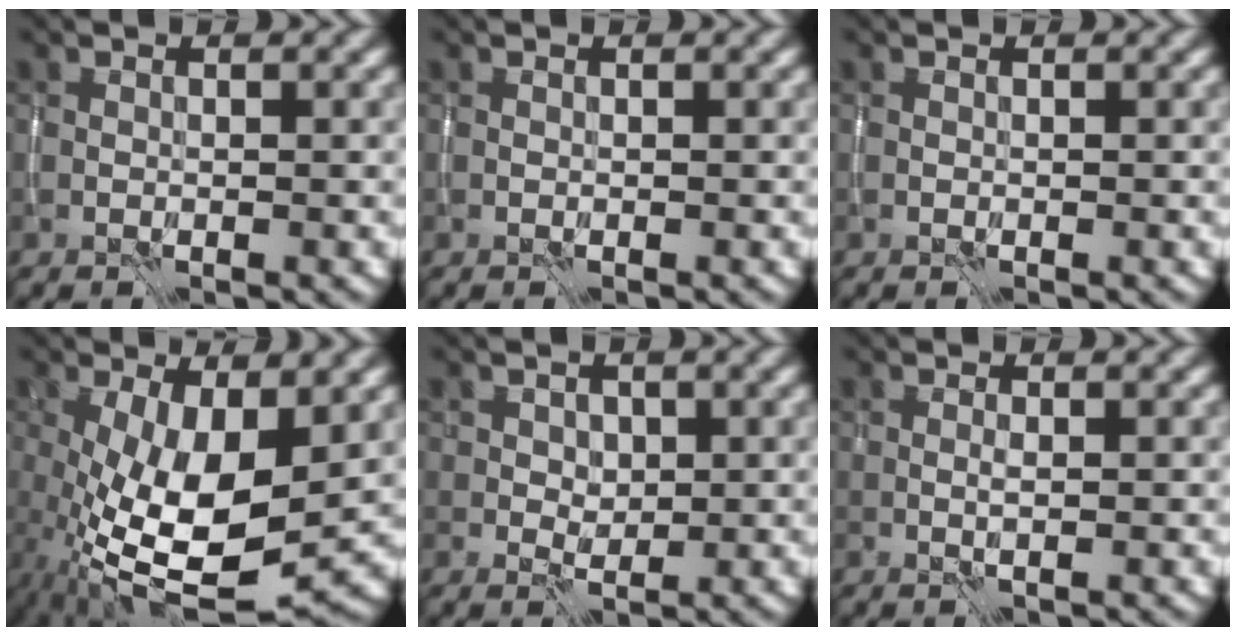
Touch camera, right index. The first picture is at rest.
{"total": 0.0}
{"total": 0.0}
{"total": 11.9, "force": [-1.2, 4.8, 10.8], "torque": [-0.196, -0.020, -0.014]}
{"total": 1.7, "force": [0.4, 1.5, 0.8], "torque": [-0.017, -0.005, 0.009]}
{"total": 0.6, "force": [0.0, 0.0, 0.6], "torque": [-0.011, -0.001, -0.001]}